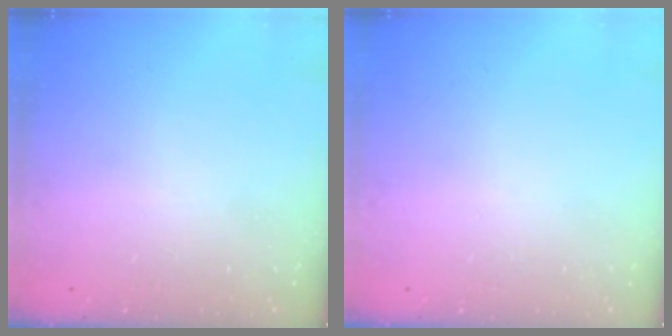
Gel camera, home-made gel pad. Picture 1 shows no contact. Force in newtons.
{"total": 0.0}